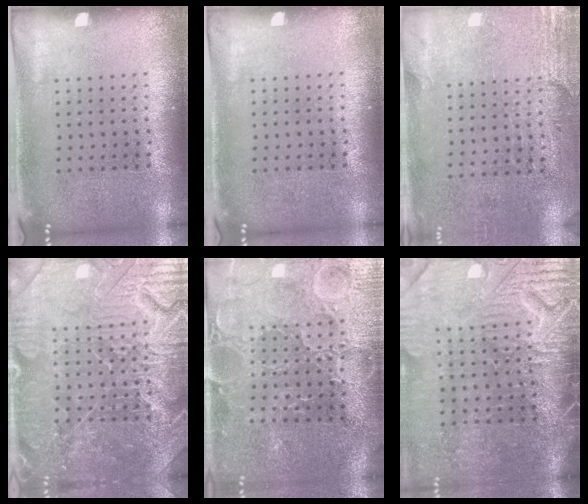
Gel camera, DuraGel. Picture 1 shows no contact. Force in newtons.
{"total": 0.0}
{"total": 2.8, "press": 2.5, "slide": 1.2}
{"total": 5.2, "press": 5.1, "slide": 0.6}
{"total": 3.7, "press": 3.6, "slide": 0.8}
{"total": 4.6, "press": 4.0, "slide": 2.2}